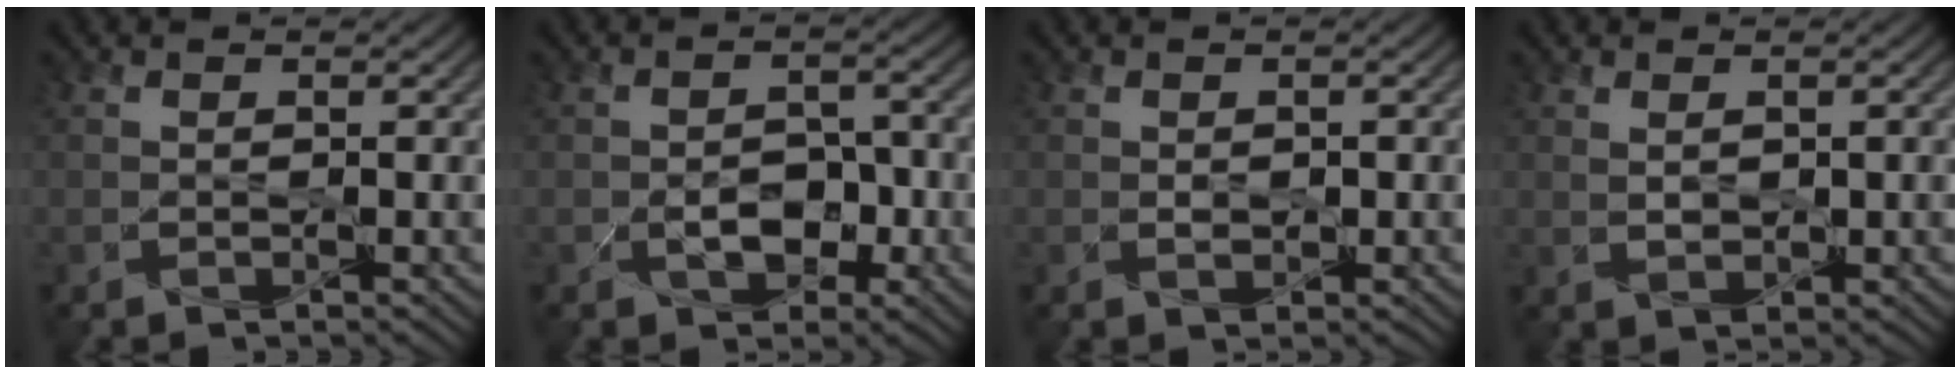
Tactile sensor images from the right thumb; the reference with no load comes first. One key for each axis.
{"total": 3.3, "fx": -1.7, "fy": 1.7, "fz": 2.2, "tx": -0.021, "ty": 0.004, "tz": -0.030}
{"total": 1.0, "fx": 0.0, "fy": 0.4, "fz": 0.9, "tx": -0.021, "ty": -0.002, "tz": 0.001}
{"total": 1.4, "fx": 0.7, "fy": 0.2, "fz": 1.2, "tx": -0.035, "ty": -0.003, "tz": 0.015}